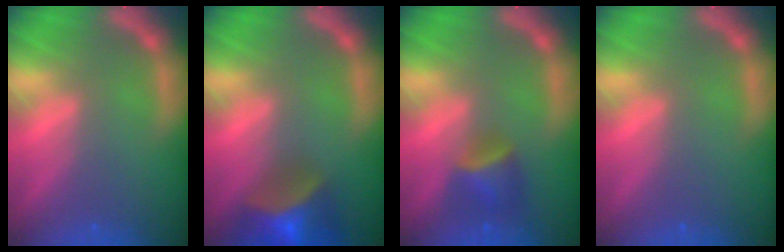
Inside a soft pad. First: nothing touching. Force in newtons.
{"total": 8.0}
{"total": 3.4}
{"total": 0.0}